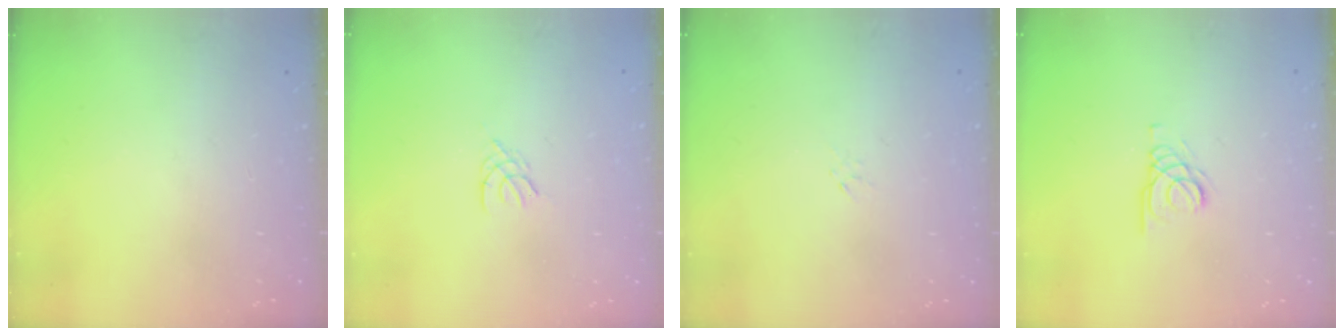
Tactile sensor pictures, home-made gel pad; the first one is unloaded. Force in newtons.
{"total": 2.1, "press": 2.0, "slide": 0.4}
{"total": 0.0}
{"total": 1.6, "press": 1.6, "slide": 0.2}